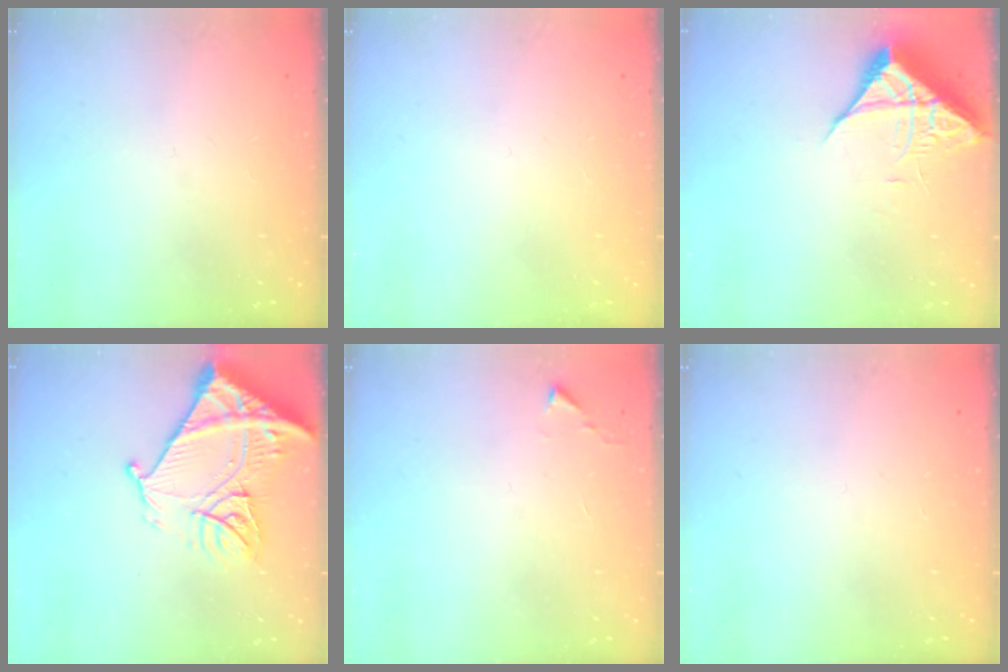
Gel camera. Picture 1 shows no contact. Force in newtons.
{"total": 0.0}
{"total": 7.3, "press": 7.2, "slide": 0.3}
{"total": 19.3, "press": 19.2, "slide": 2.2}
{"total": 2.7, "press": 2.7, "slide": 0.5}
{"total": 0.0}